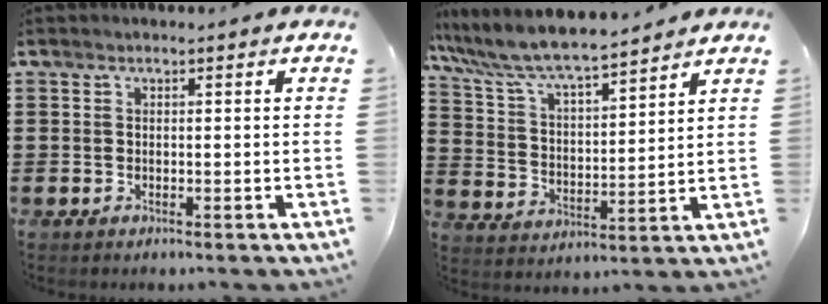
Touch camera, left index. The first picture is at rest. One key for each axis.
{"total": 7.6, "fx": 7.0, "fy": 0.9, "fz": 2.8, "tx": -0.085, "ty": -0.039, "tz": 0.121}